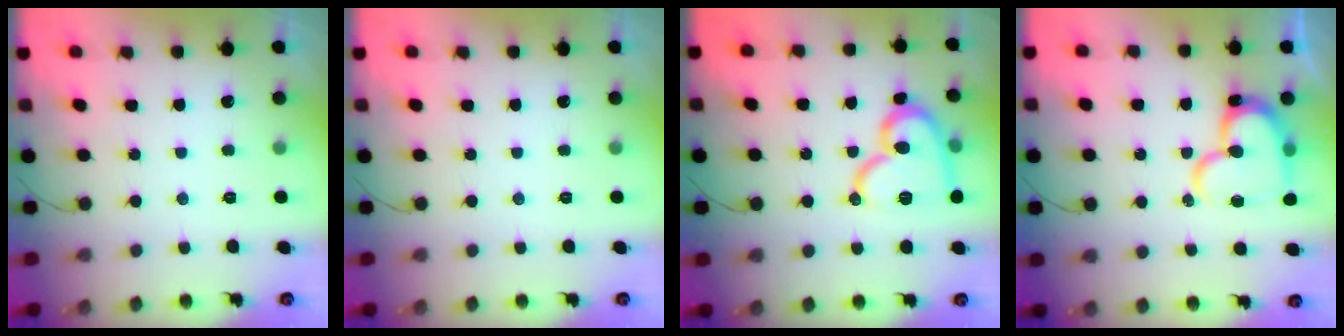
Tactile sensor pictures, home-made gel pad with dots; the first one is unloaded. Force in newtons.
{"total": 0.0}
{"total": 16.1, "press": 16.0, "slide": 1.0}
{"total": 18.2, "press": 18.2, "slide": 1.5}